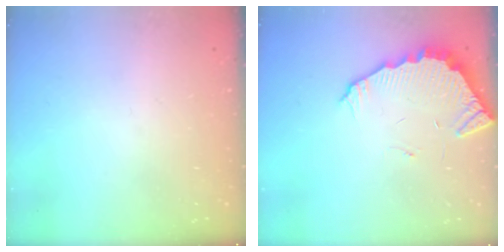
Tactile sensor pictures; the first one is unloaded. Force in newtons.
{"total": 3.9, "press": 3.9, "slide": 0.2}